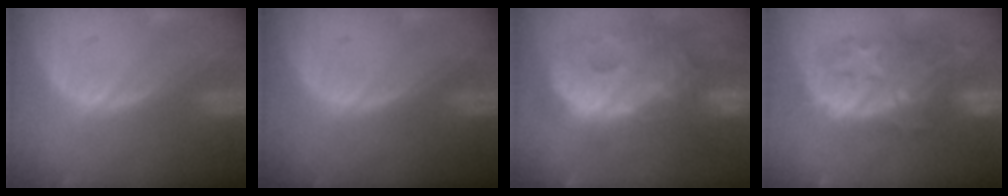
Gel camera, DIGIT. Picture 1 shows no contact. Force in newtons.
{"total": 0.0}
{"total": 14.5, "press": 12.5, "slide": 7.3}
{"total": 9.4, "press": 9.2, "slide": 1.7}